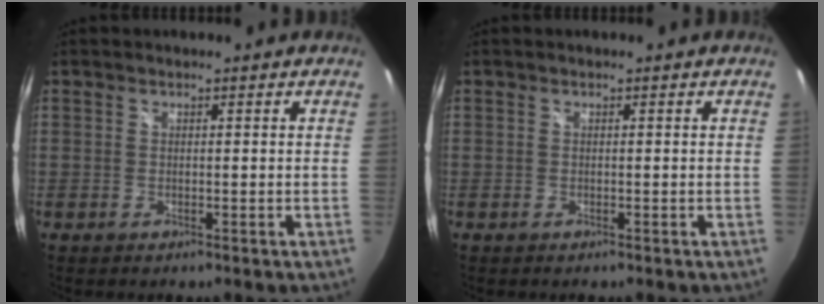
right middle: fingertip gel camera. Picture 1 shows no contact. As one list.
[{"total": 0.0}]